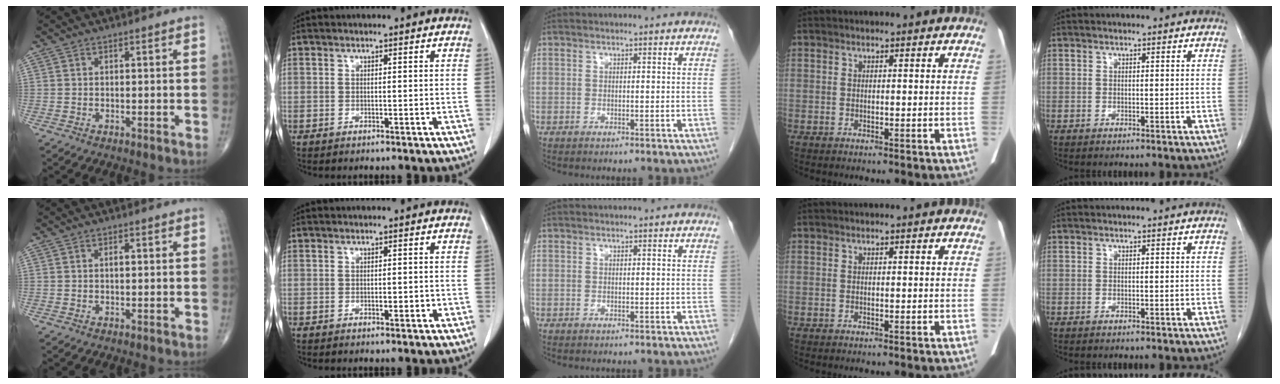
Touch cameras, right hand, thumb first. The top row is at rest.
{"thumb": {"total": 1.2, "force": [0.2, 0.5, 1.0], "torque": [-0.016, 0.003, 0.001]}, "index": {"total": 1.4, "force": [-0.3, 0.6, 1.3], "torque": [-0.019, 0.001, -0.002]}}